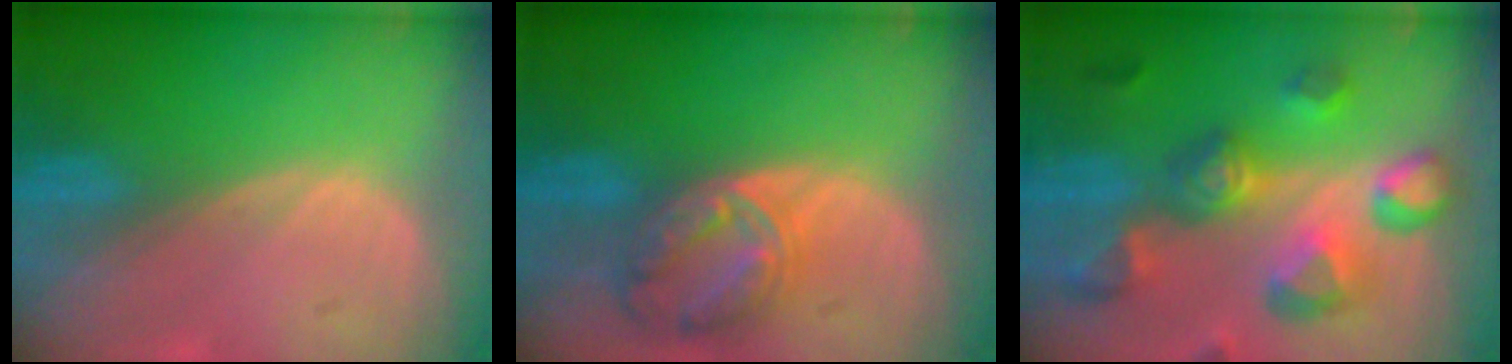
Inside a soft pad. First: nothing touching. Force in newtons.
{"total": 8.3, "press": 7.1, "slide": 4.2}
{"total": 11.2, "press": 10.0, "slide": 5.0}